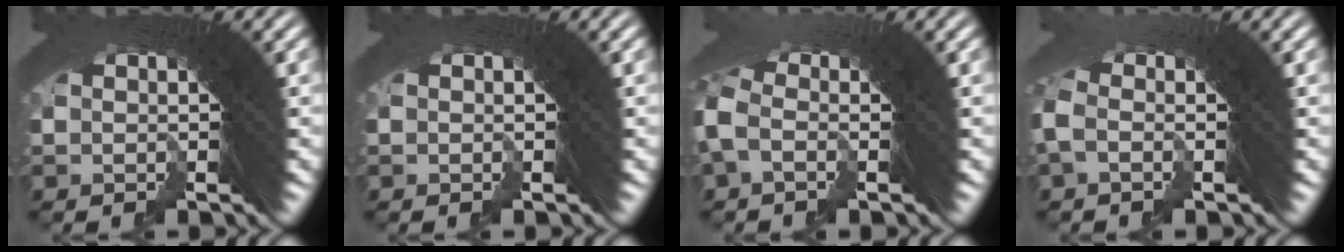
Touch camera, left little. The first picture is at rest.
{"total": 0.8, "force": [-0.1, 0.7, 0.4], "torque": [-0.018, -0.016, 0.003]}
{"total": 1.5, "force": [-0.9, 0.8, 1.0], "torque": [-0.024, 0.011, -0.024]}
{"total": 1.1, "force": [-0.9, -0.3, 0.5], "torque": [-0.010, 0.010, -0.021]}